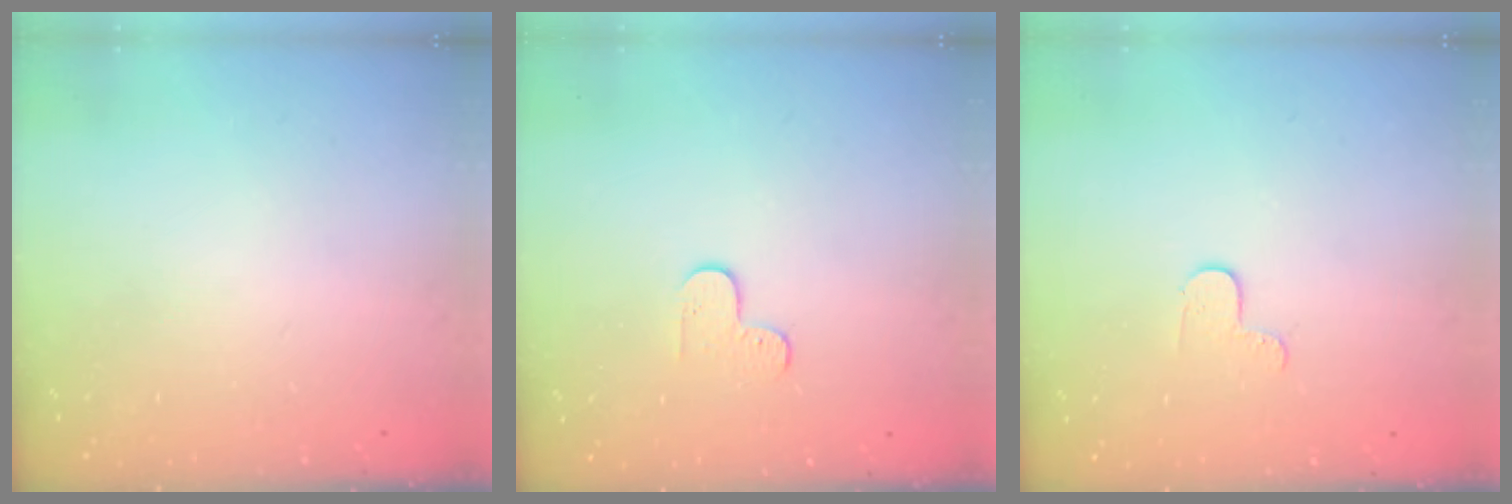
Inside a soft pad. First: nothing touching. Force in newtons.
{"total": 5.5, "press": 5.5, "slide": 0.5}
{"total": 4.7, "press": 4.6, "slide": 0.4}